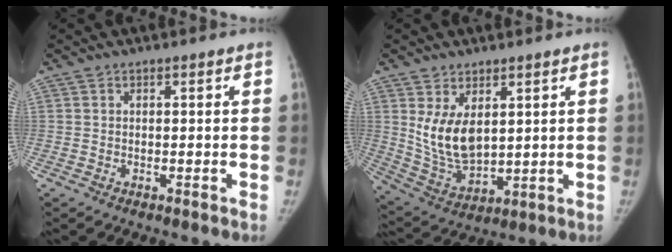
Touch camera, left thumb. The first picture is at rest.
{"total": 10.4, "force": [3.0, 5.9, 8.0], "torque": [-0.133, -0.027, 0.077]}